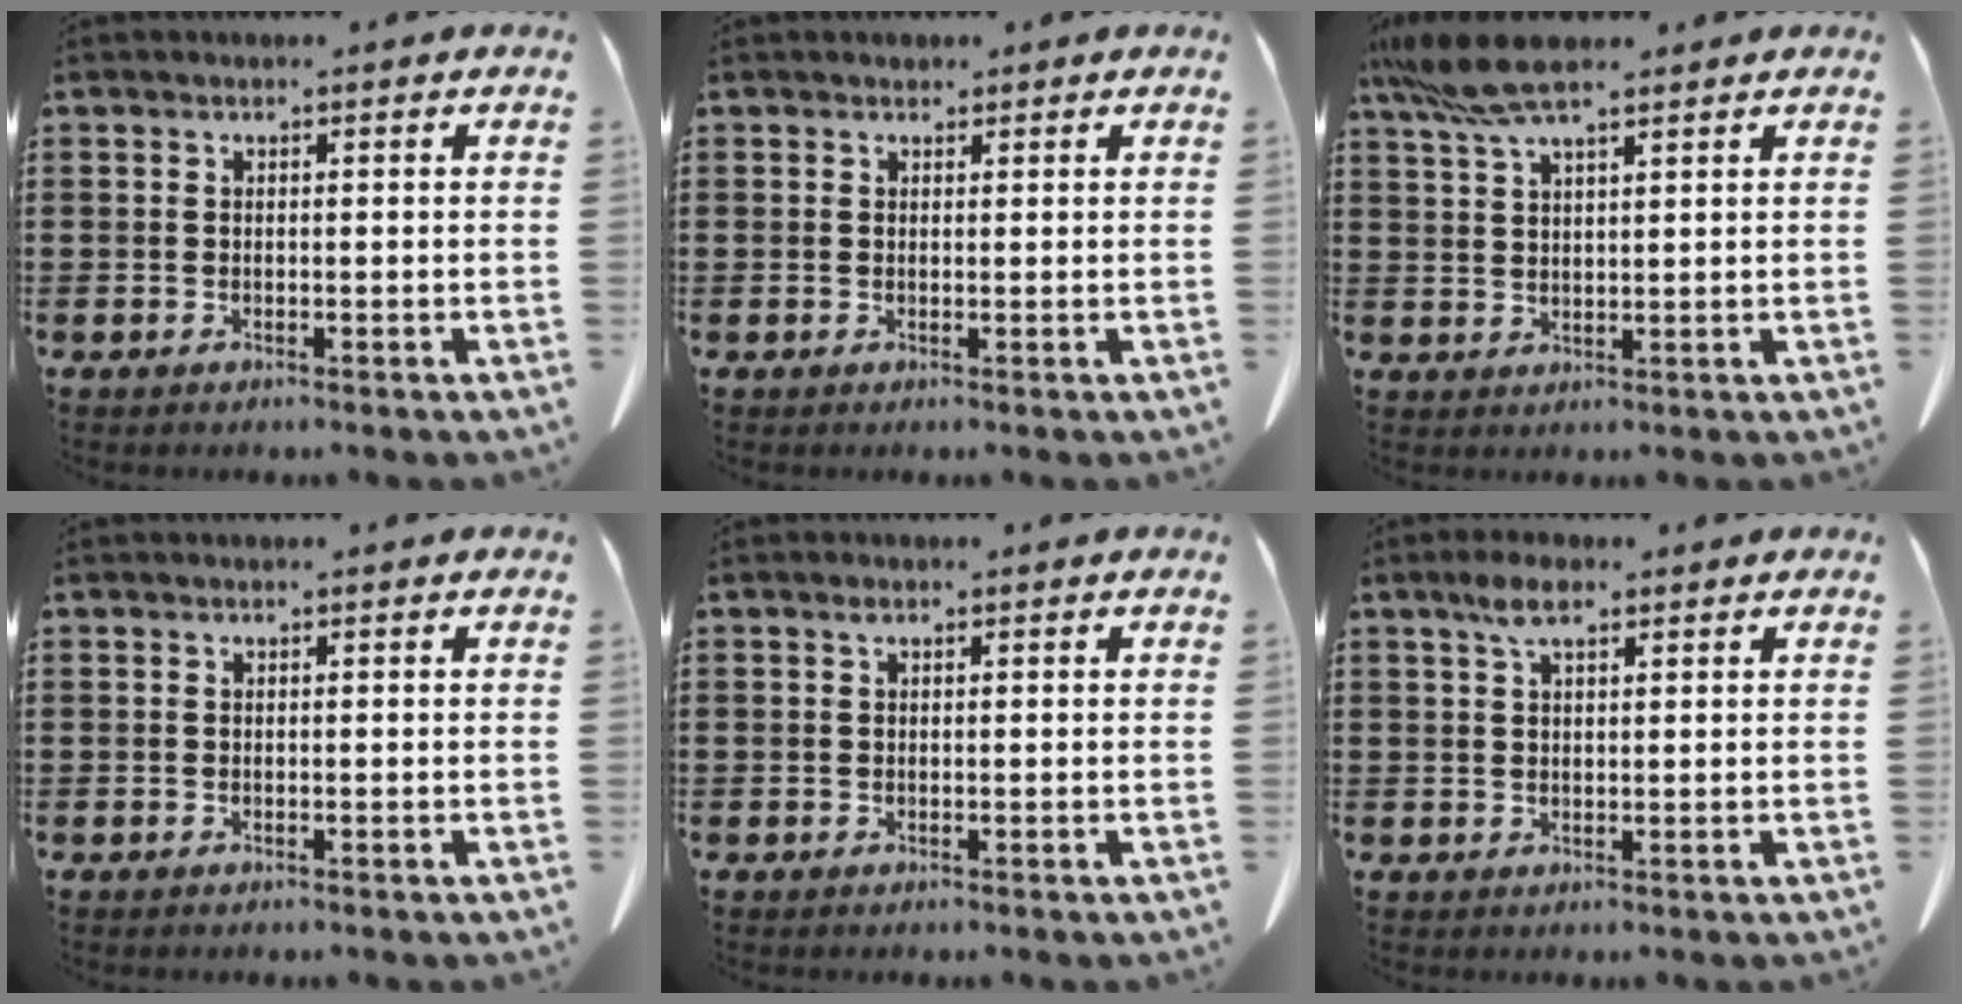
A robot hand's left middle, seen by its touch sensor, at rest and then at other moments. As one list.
[{"total": 1.0, "force": [0.8, 0.6, 0.0], "torque": [0.005, -0.001, 0.016]}, {"total": 7.4, "force": [5.5, 1.4, 4.7], "torque": [-0.112, -0.009, 0.100]}, {"total": 0.0}, {"total": 0.6, "force": [0.3, 0.4, 0.4], "torque": [-0.010, 0.001, 0.007]}, {"total": 3.9, "force": [2.3, 1.3, 2.8], "torque": [-0.062, 0.006, 0.041]}]